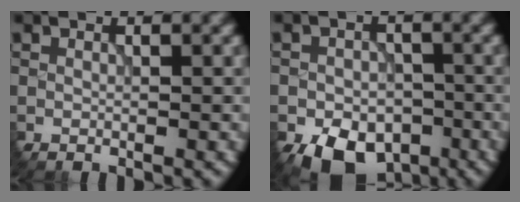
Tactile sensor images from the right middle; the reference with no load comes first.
{"total": 7.0, "force": [-4.0, 4.4, 3.6], "torque": [-0.062, -0.028, -0.055]}